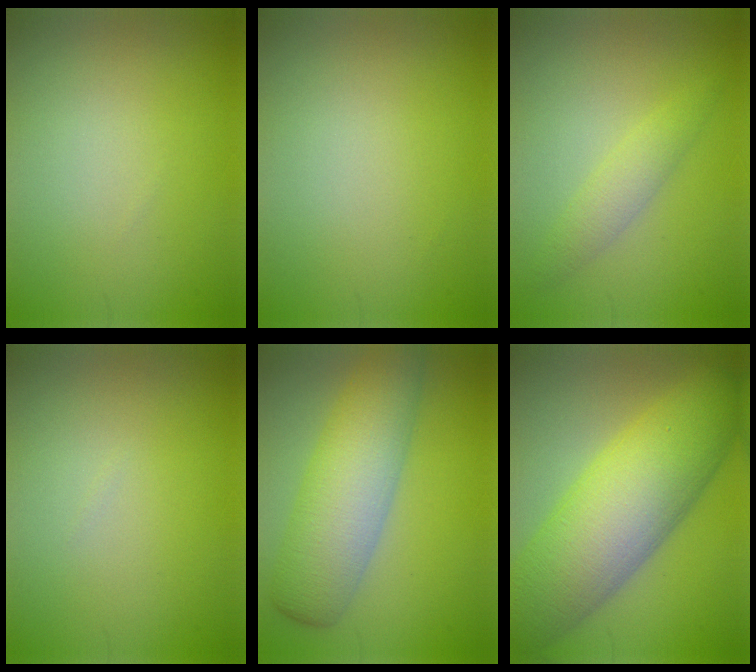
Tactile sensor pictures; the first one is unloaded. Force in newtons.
{"total": 0.0}
{"total": 2.2, "press": 2.2, "slide": 0.1}
{"total": 0.0}
{"total": 7.6, "press": 7.6, "slide": 0.2}
{"total": 12.2, "press": 12.2, "slide": 0.2}